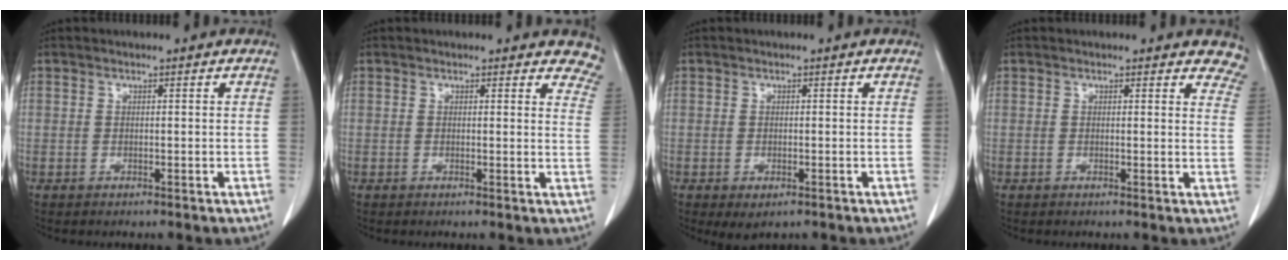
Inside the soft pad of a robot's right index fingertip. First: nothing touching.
{"total": 6.0, "force": [5.6, 2.1, 0.9], "torque": [0.026, -0.016, 0.021]}
{"total": 2.5, "force": [-1.3, 1.2, 1.7], "torque": [-0.024, -0.005, -0.008]}
{"total": 5.9, "force": [5.4, 2.1, 0.8], "torque": [0.027, -0.015, 0.020]}